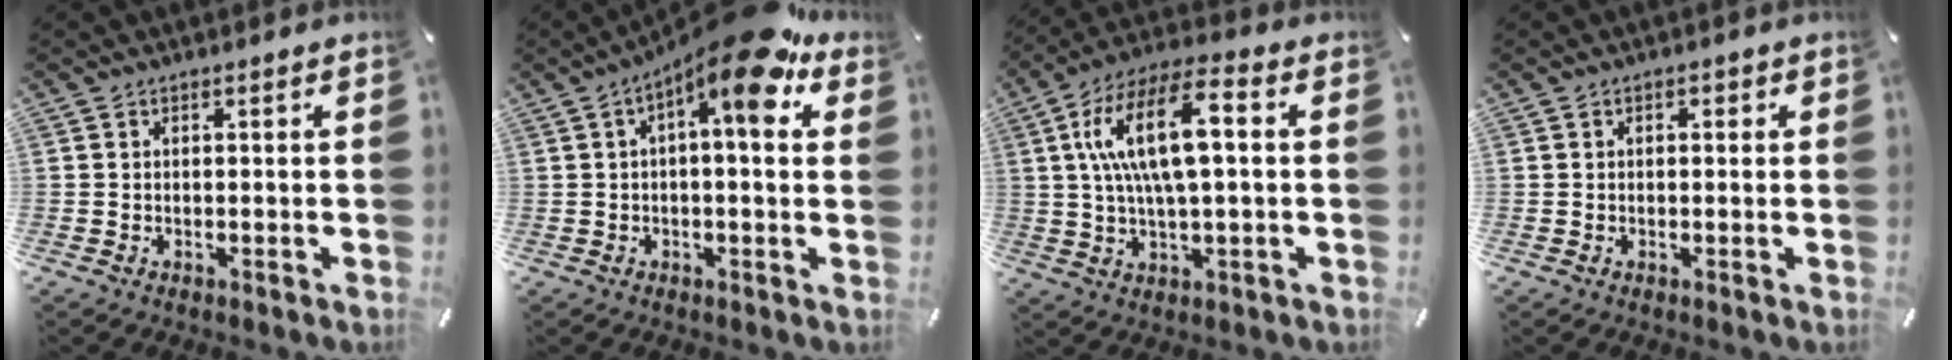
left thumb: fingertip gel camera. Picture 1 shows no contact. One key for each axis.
{"total": 12.5, "fx": 6.3, "fy": 3.3, "fz": 10.3, "tx": -0.140, "ty": -0.048, "tz": 0.097}
{"total": 16.1, "fx": 2.9, "fy": 6.6, "fz": 14.3, "tx": -0.293, "ty": 0.008, "tz": 0.047}
{"total": 1.0, "fx": 0.1, "fy": 0.7, "fz": 0.7, "tx": -0.006, "ty": 0.002, "tz": -0.002}